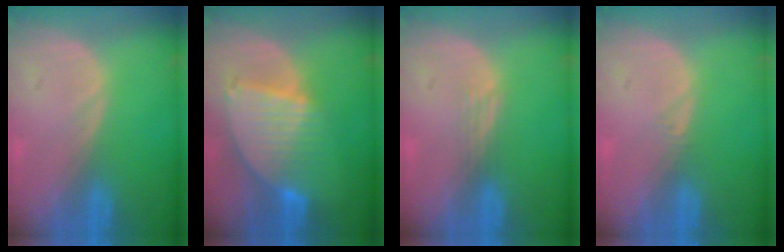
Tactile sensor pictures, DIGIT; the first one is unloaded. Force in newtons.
{"total": 8.6, "press": 7.5, "slide": 4.1}
{"total": 1.5, "press": 1.2, "slide": 0.9}
{"total": 0.5, "press": 0.5, "slide": 0.2}